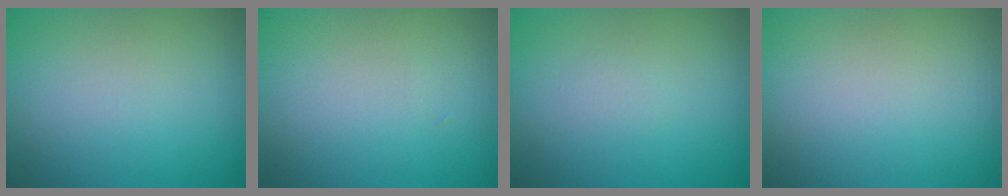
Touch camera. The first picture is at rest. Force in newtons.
{"total": 0.0}
{"total": 0.5, "press": 0.5, "slide": 0.1}
{"total": 0.0}